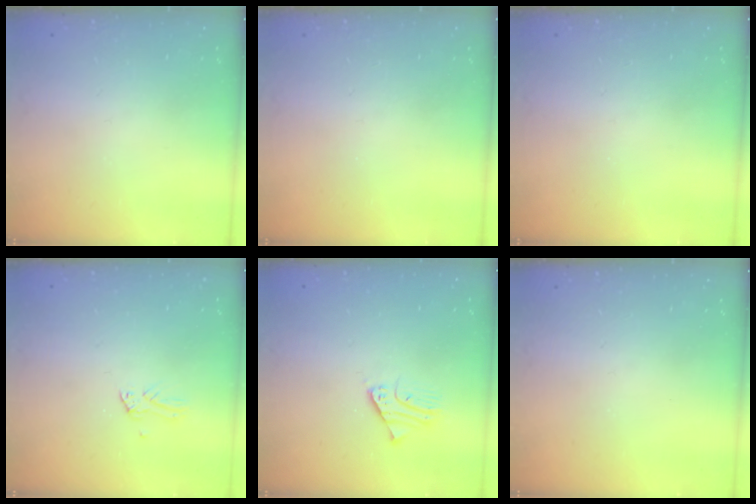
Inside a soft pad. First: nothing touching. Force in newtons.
{"total": 0.0}
{"total": 0.0}
{"total": 0.0}
{"total": 2.5, "press": 2.5, "slide": 0.2}
{"total": 0.0}